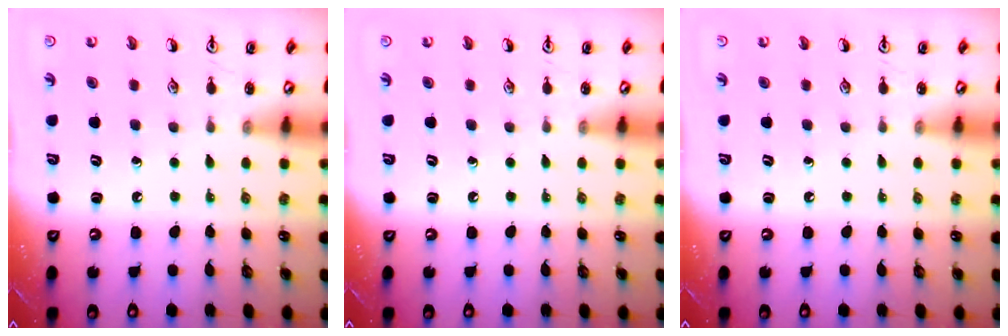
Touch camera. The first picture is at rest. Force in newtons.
{"total": 0.0}
{"total": 0.0}